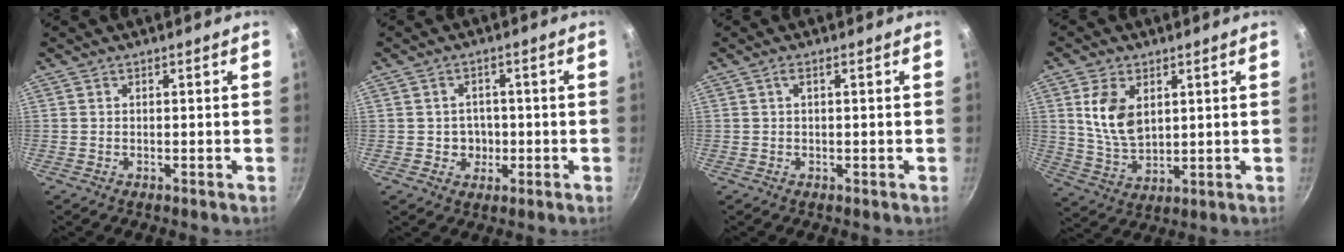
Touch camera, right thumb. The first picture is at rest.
{"total": 3.8, "force": [-0.6, 3.5, 1.3], "torque": [0.004, 0.005, -0.008]}
{"total": 1.2, "force": [0.2, 0.3, 1.2], "torque": [-0.020, 0.003, 0.002]}
{"total": 9.8, "force": [2.9, 6.1, 7.0], "torque": [-0.125, -0.023, 0.065]}